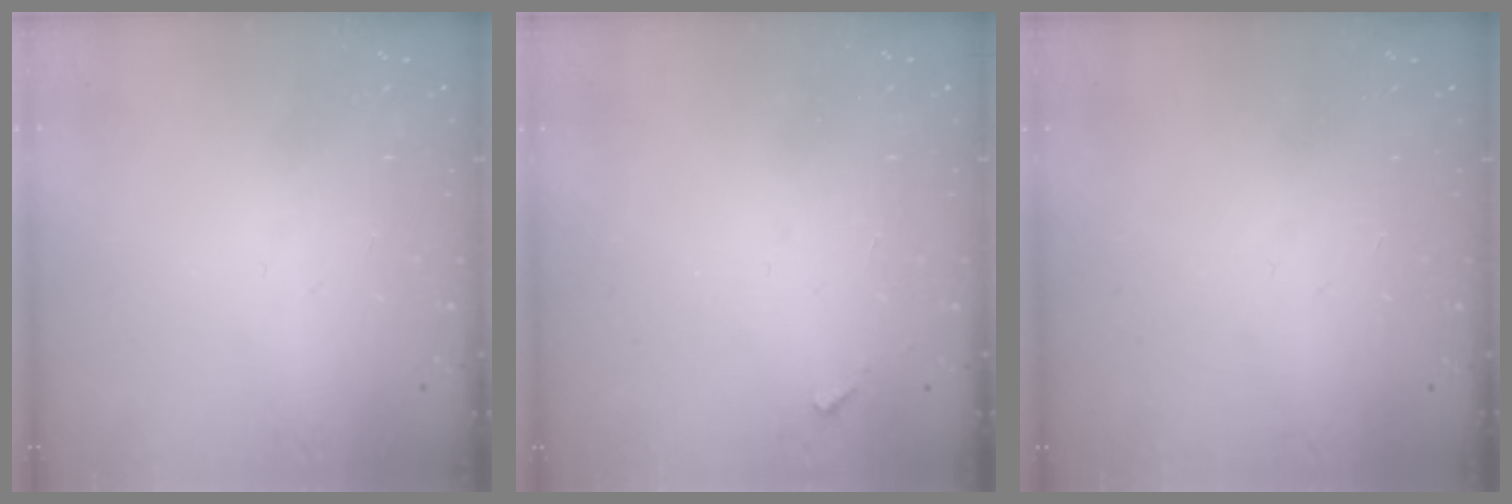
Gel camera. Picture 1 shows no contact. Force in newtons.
{"total": 2.8, "press": 2.8, "slide": 0.1}
{"total": 0.0}